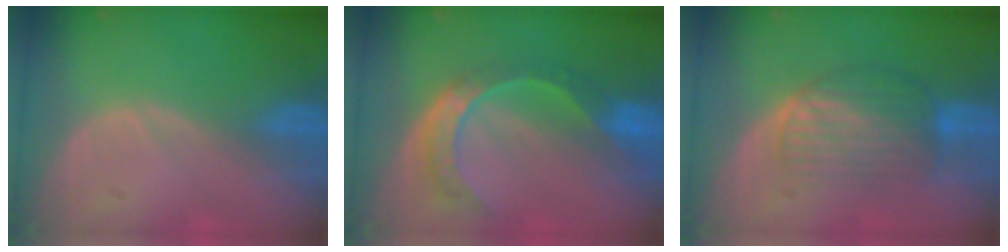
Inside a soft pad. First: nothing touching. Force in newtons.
{"total": 8.3, "press": 6.9, "slide": 4.6}
{"total": 6.7, "press": 6.4, "slide": 1.8}